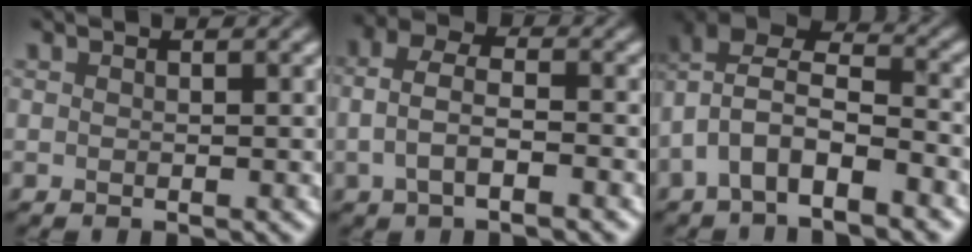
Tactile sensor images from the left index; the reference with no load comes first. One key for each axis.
{"total": 3.6, "fx": -1.0, "fy": 1.6, "fz": 3.1, "tx": -0.066, "ty": 0.006, "tz": -0.026}
{"total": 6.8, "fx": -2.9, "fy": 3.2, "fz": 5.2, "tx": -0.089, "ty": 0.015, "tz": -0.063}